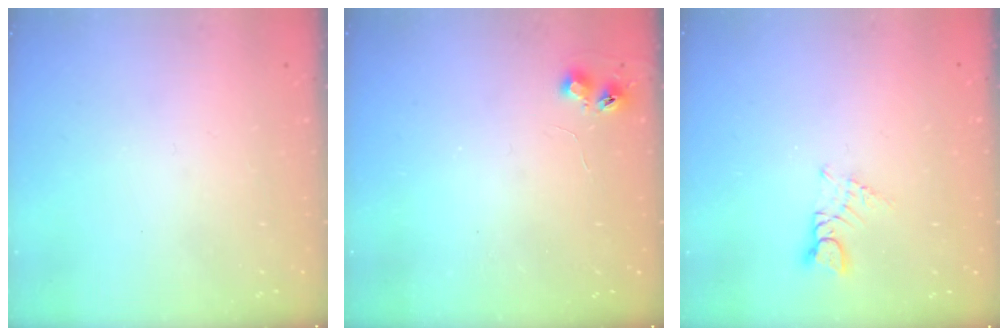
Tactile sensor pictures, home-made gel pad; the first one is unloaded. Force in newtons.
{"total": 4.4, "press": 4.4, "slide": 0.5}
{"total": 2.9, "press": 2.9, "slide": 0.3}